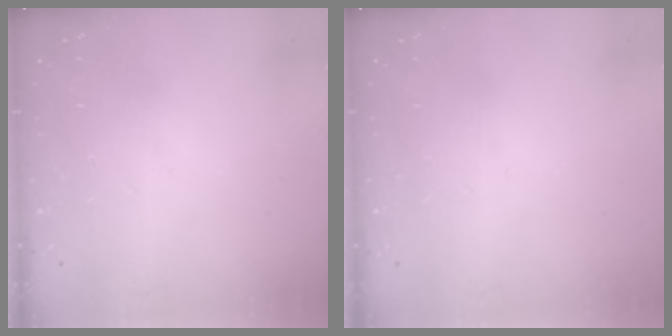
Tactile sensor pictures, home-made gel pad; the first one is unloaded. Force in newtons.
{"total": 0.0}